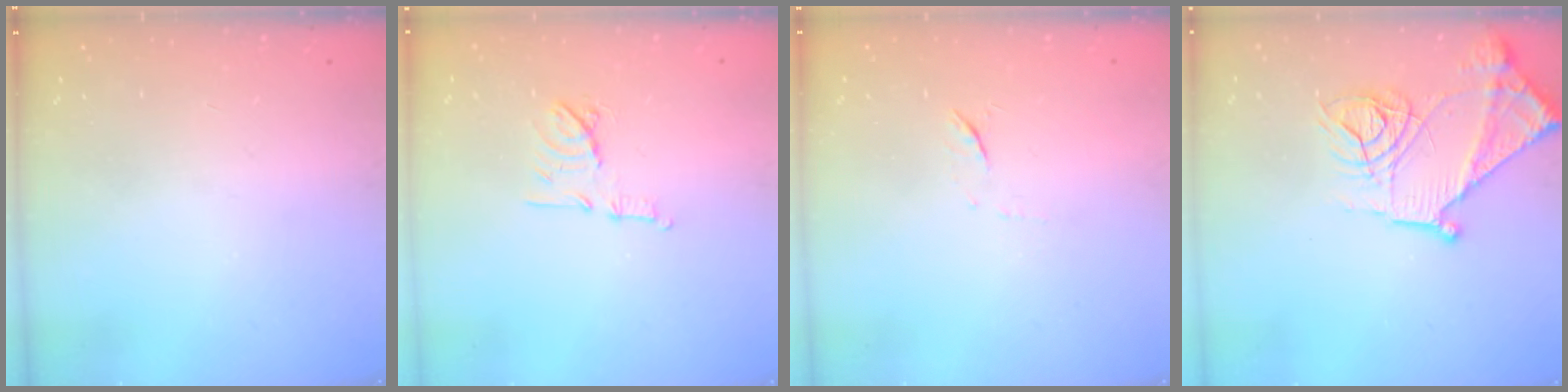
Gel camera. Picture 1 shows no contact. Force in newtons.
{"total": 9.5, "press": 9.5, "slide": 0.8}
{"total": 5.0, "press": 4.8, "slide": 1.4}
{"total": 15.5, "press": 15.4, "slide": 1.4}